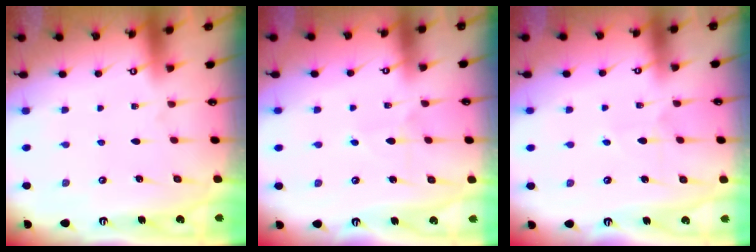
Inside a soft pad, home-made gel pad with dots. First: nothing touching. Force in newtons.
{"total": 5.4, "press": 5.4, "slide": 0.3}
{"total": 4.8, "press": 4.8, "slide": 0.3}